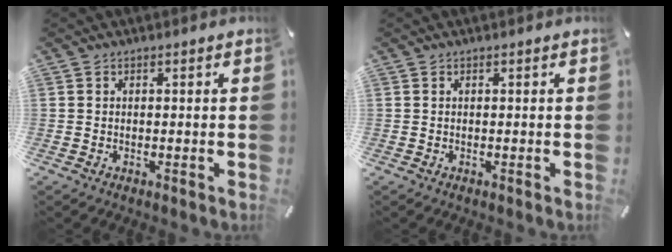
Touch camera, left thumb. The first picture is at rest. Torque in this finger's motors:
{"motor_torque": [-0.21, 0.23, -0.01, -0.24, 0.09]}